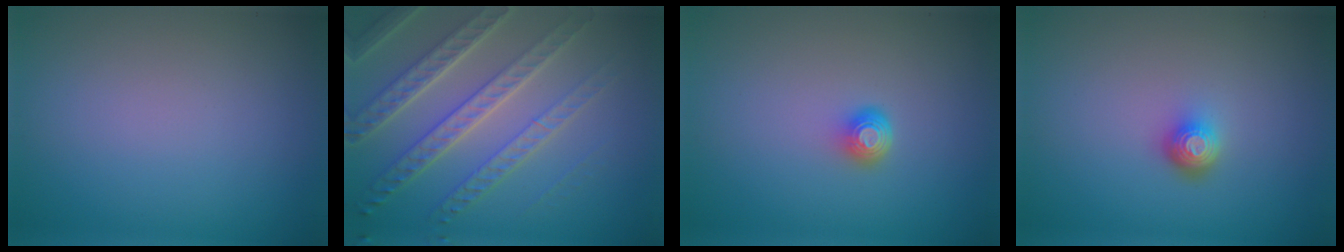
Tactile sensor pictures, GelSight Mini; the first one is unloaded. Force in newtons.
{"total": 7.6, "press": 5.2, "slide": 5.5}
{"total": 1.7, "press": 1.2, "slide": 1.2}
{"total": 1.9, "press": 1.4, "slide": 1.3}